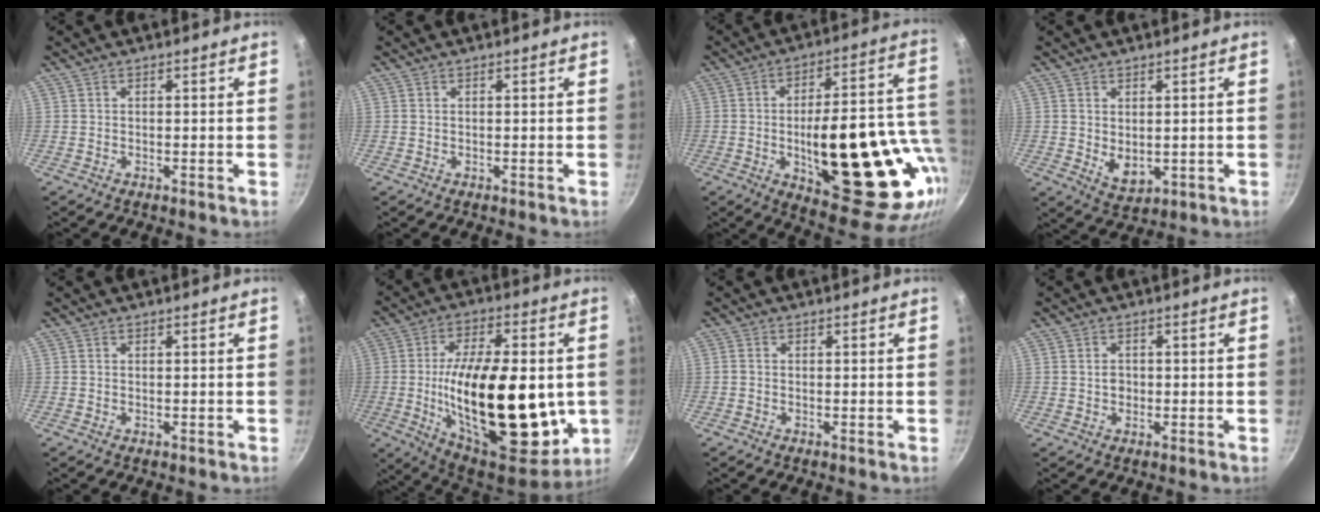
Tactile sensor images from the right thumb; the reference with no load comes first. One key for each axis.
{"total": 0.0}
{"total": 30.1, "fx": -4.7, "fy": 12.2, "fz": 27.1, "tx": -0.336, "ty": 0.002, "tz": -0.047}
{"total": 5.0, "fx": 0.5, "fy": 3.3, "fz": 3.6, "tx": -0.052, "ty": -0.018, "tz": 0.019}
{"total": 0.0}
{"total": 30.5, "fx": -2.2, "fy": 14.2, "fz": 26.8, "tx": -0.415, "ty": -0.005, "tz": -0.027}
{"total": 0.9, "fx": -0.1, "fy": 0.8, "fz": 0.5, "tx": -0.010, "ty": 0.004, "tz": -0.004}
{"total": 2.1, "fx": -0.1, "fy": 1.8, "fz": 1.1, "tx": -0.011, "ty": 0.006, "tz": -0.001}